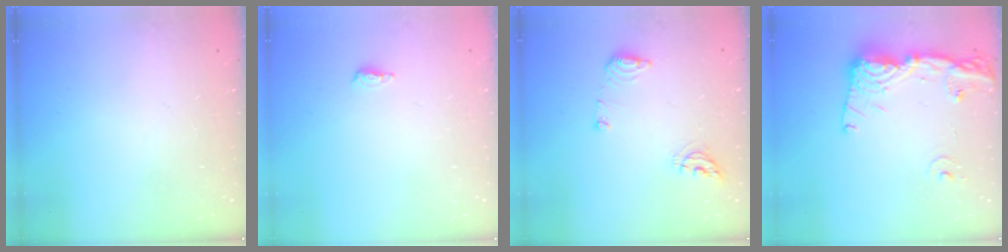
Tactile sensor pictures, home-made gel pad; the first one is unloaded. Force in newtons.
{"total": 4.6, "press": 4.4, "slide": 1.1}
{"total": 8.1, "press": 8.1, "slide": 0.9}
{"total": 16.5, "press": 16.4, "slide": 2.1}